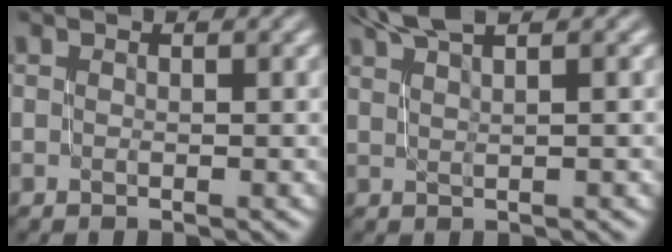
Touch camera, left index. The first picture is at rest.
{"total": 3.4, "force": [2.6, 0.5, 2.1], "torque": [-0.028, 0.008, 0.042]}